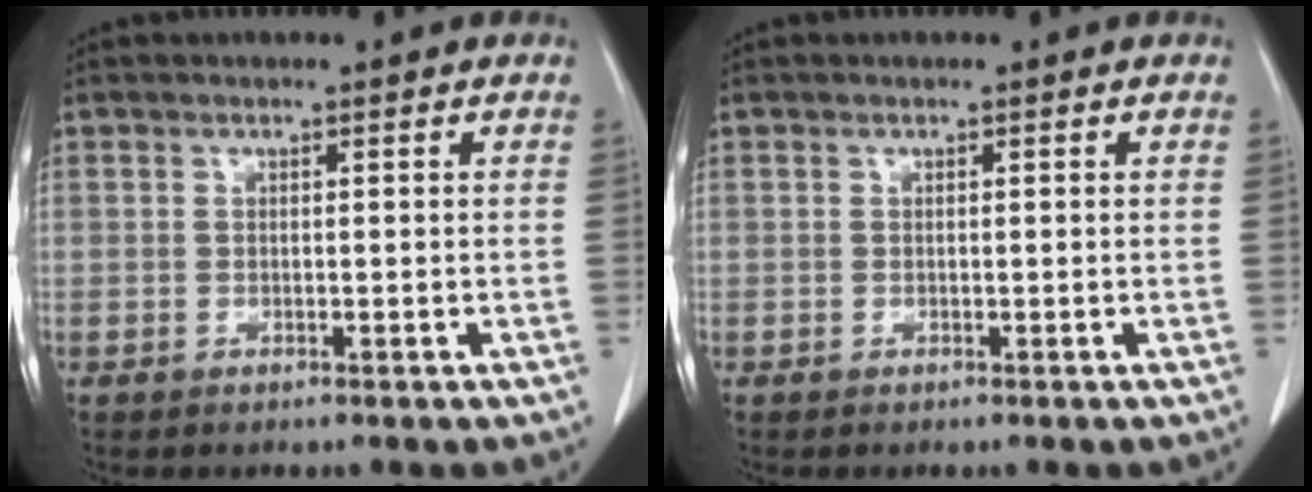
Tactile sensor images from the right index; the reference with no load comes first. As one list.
[{"total": 0.0}]